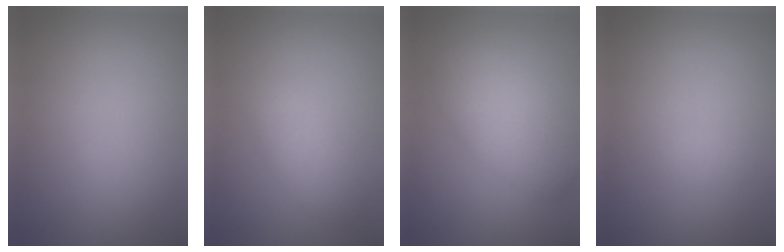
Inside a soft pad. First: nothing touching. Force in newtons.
{"total": 2.1, "press": 2.1, "slide": 0.0}
{"total": 4.8, "press": 4.8, "slide": 0.2}
{"total": 0.5, "press": 0.5, "slide": 0.1}